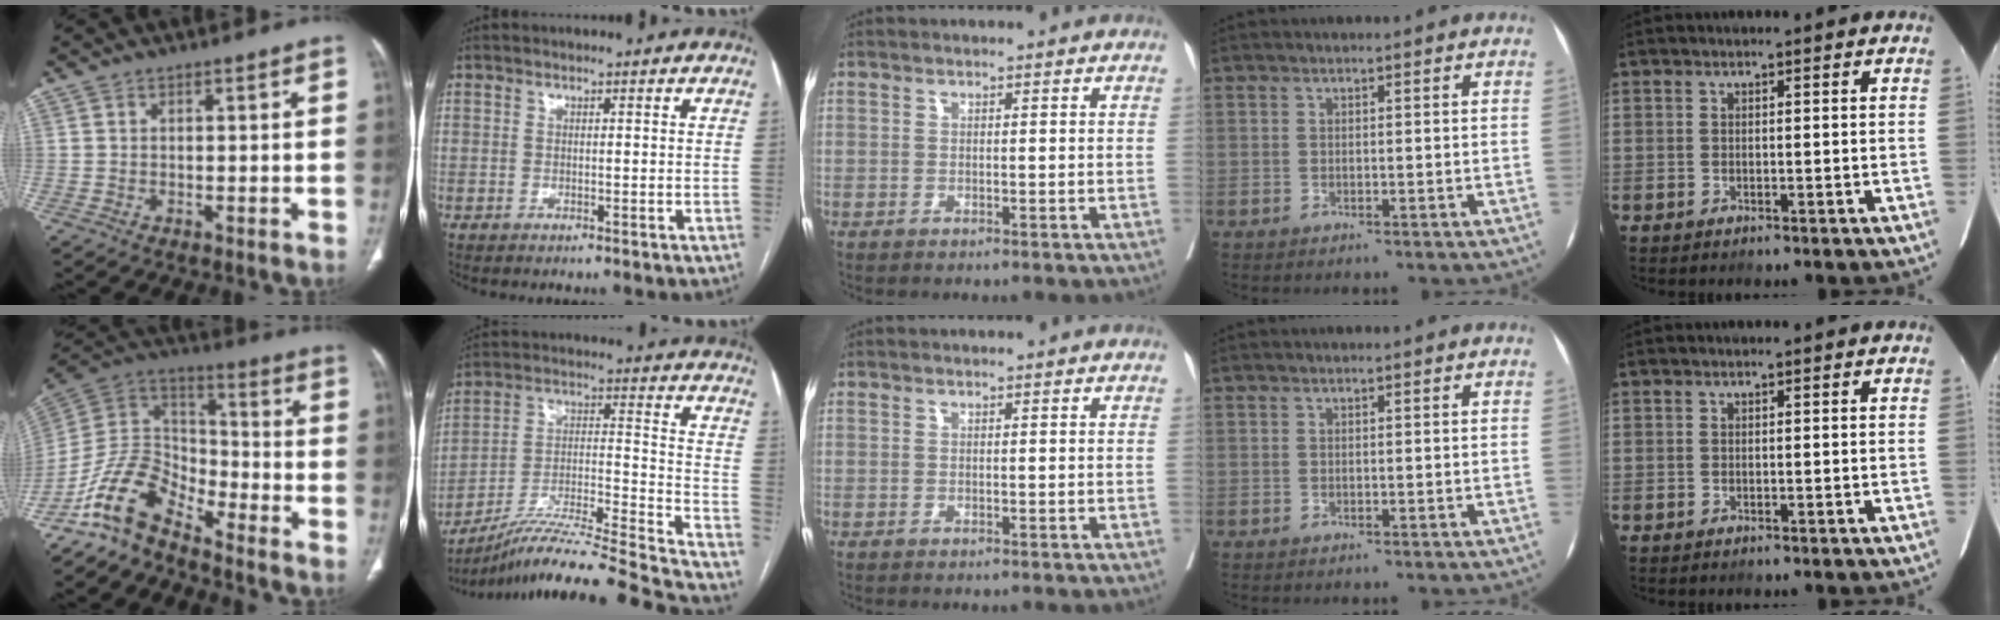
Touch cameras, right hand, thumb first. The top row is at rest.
{"thumb": {"total": 11.5, "force": [-9.2, 5.1, 4.7], "torque": [-0.079, 0.090, -0.189]}, "index": {"total": 26.3, "force": [-23.8, -1.6, 11.1], "torque": [-0.134, -0.015, -0.369]}}